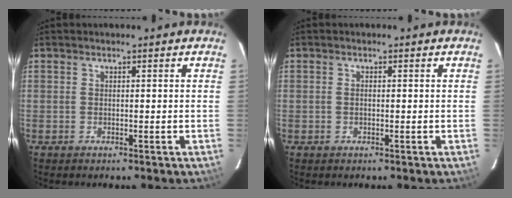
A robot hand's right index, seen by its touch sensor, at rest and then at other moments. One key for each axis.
{"total": 0.9, "fx": -0.1, "fy": 0.6, "fz": 0.7, "tx": -0.013, "ty": 0.001, "tz": -0.002}